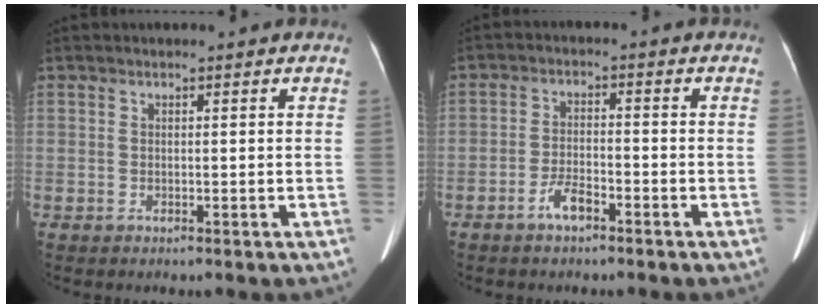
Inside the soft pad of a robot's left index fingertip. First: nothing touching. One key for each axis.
{"total": 3.5, "fx": -2.5, "fy": 1.0, "fz": 2.3, "tx": -0.045, "ty": 0.003, "tz": -0.047}